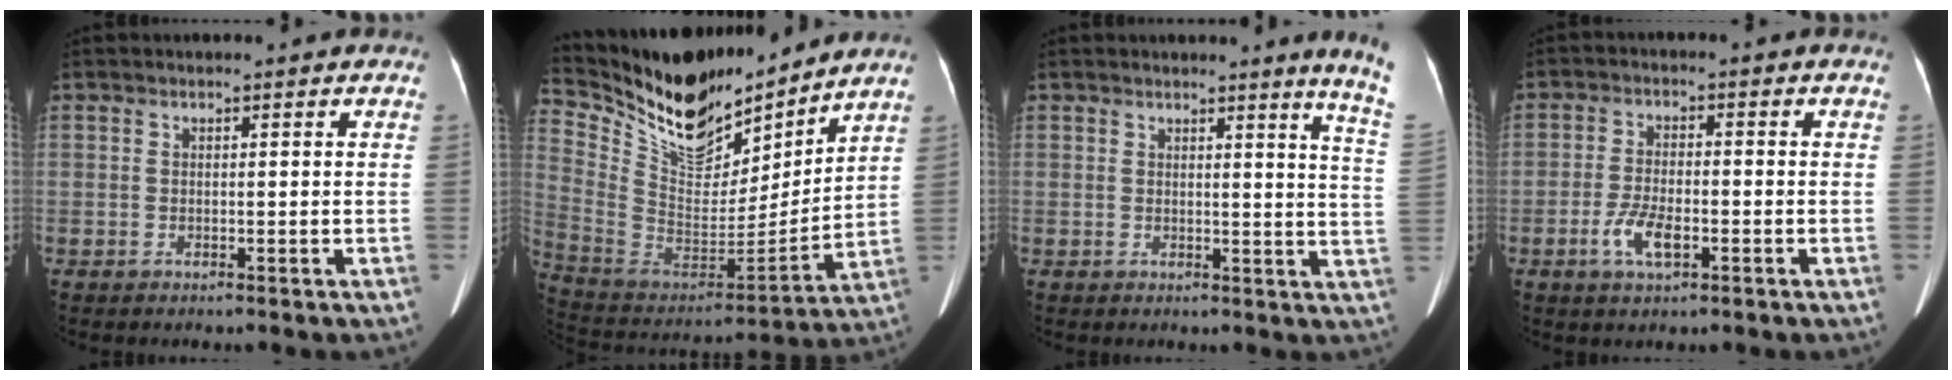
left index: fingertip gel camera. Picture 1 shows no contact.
{"total": 20.5, "force": [17.2, 6.2, 9.3], "torque": [-0.193, -0.012, 0.314]}
{"total": 7.8, "force": [6.6, -2.0, 3.8], "torque": [-0.041, -0.075, 0.046]}
{"total": 5.0, "force": [-2.3, 1.8, 4.1], "torque": [-0.088, -0.004, -0.039]}